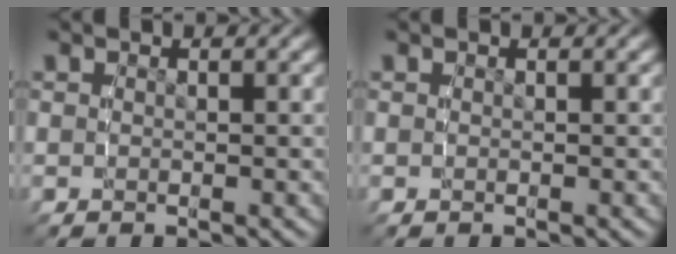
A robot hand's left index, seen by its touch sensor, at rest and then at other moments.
{"total": 0.0}